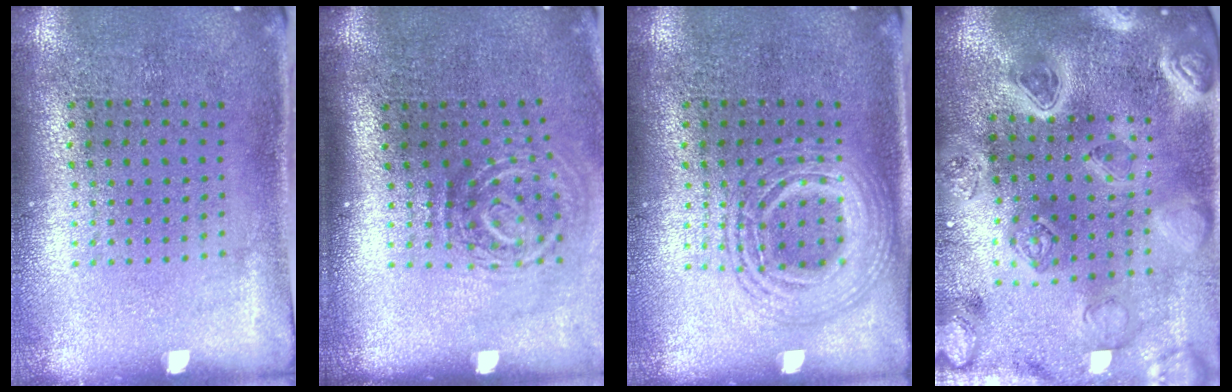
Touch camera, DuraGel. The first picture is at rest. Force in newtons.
{"total": 2.0, "press": 1.3, "slide": 1.5}
{"total": 2.8, "press": 2.8, "slide": 0.4}
{"total": 4.9, "press": 4.2, "slide": 2.5}